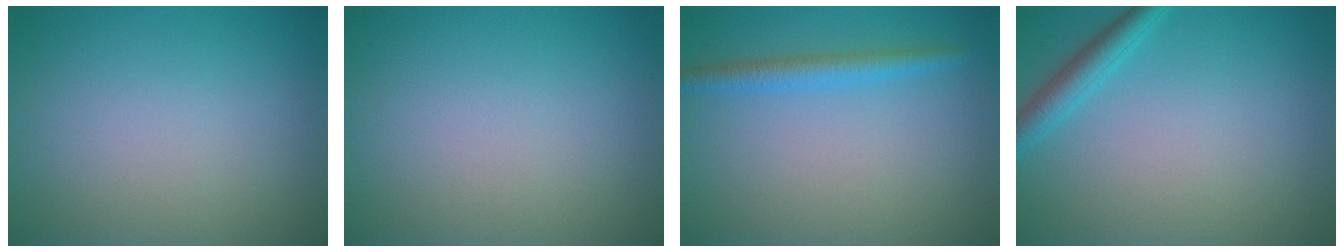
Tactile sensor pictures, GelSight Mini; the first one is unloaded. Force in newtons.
{"total": 0.0}
{"total": 2.2, "press": 2.2, "slide": 0.2}
{"total": 2.3, "press": 2.3, "slide": 0.2}